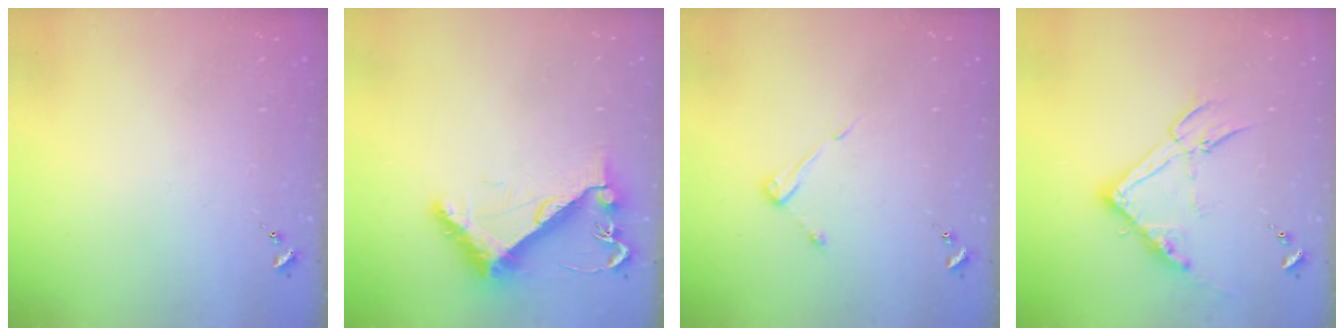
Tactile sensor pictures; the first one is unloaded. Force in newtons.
{"total": 8.9, "press": 8.9, "slide": 0.3}
{"total": 4.7, "press": 4.7, "slide": 0.4}
{"total": 15.2, "press": 15.2, "slide": 0.6}